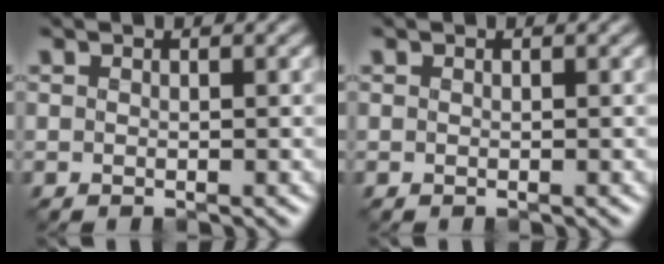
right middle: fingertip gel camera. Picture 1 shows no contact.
{"total": 0.0}